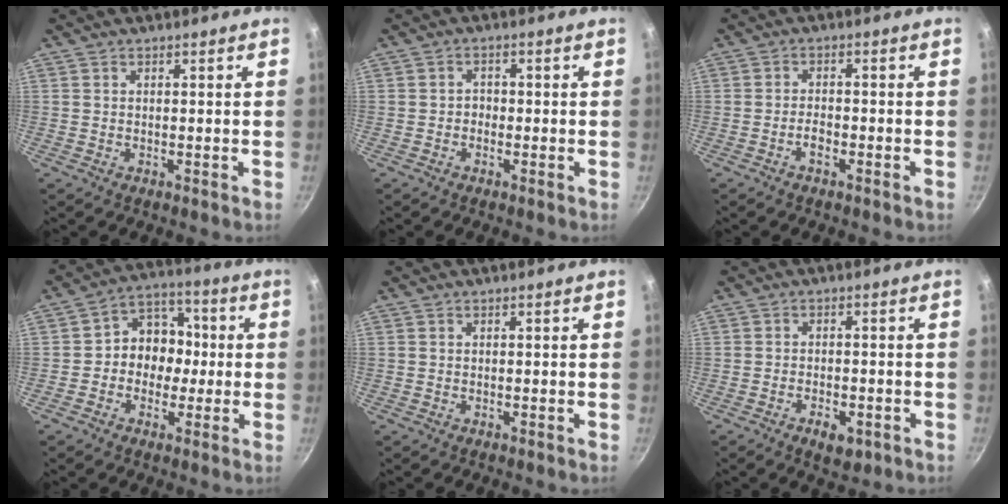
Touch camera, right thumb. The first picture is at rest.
{"total": 1.8, "force": [-0.5, 1.5, 0.7], "torque": [-0.001, 0.008, -0.012]}
{"total": 1.7, "force": [-1.1, 0.6, 1.2], "torque": [-0.022, 0.013, -0.022]}
{"total": 9.9, "force": [-0.6, 8.5, 5.0], "torque": [-0.018, 0.033, -0.027]}
{"total": 0.0}
{"total": 4.8, "force": [-2.4, 2.4, 3.3], "torque": [-0.046, 0.013, -0.031]}